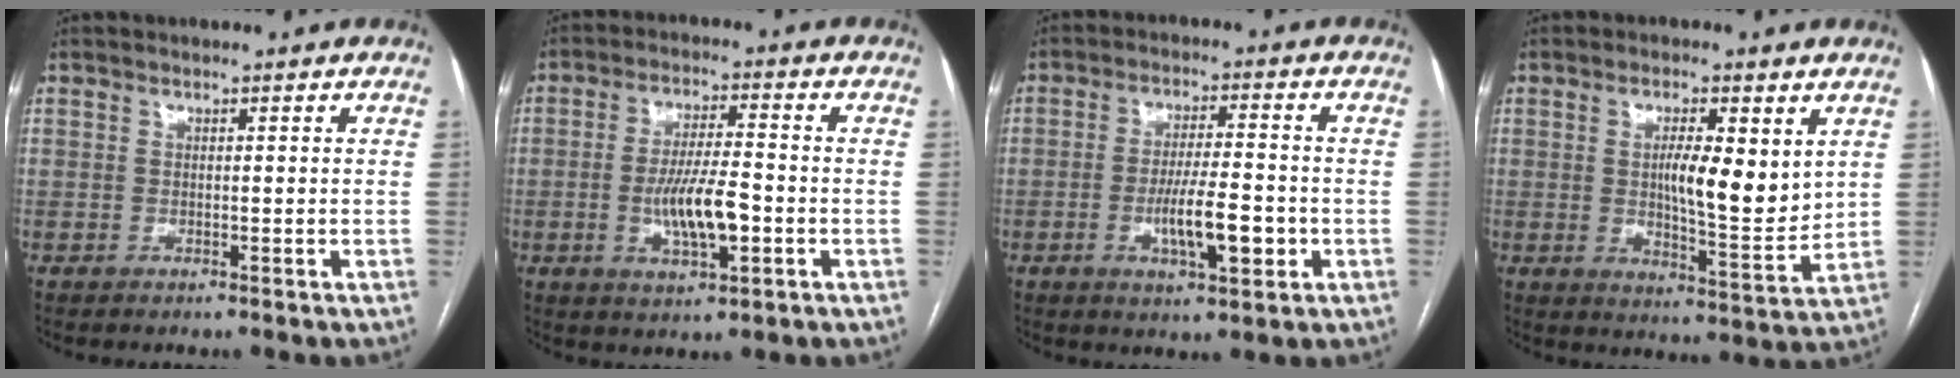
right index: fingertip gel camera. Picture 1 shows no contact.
{"total": 8.4, "force": [-2.0, 2.0, 7.9], "torque": [-0.151, 0.001, -0.033]}
{"total": 8.3, "force": [-2.4, 1.7, 7.8], "torque": [-0.137, -0.003, -0.038]}
{"total": 9.1, "force": [2.3, 2.4, 8.5], "torque": [-0.133, -0.009, 0.040]}